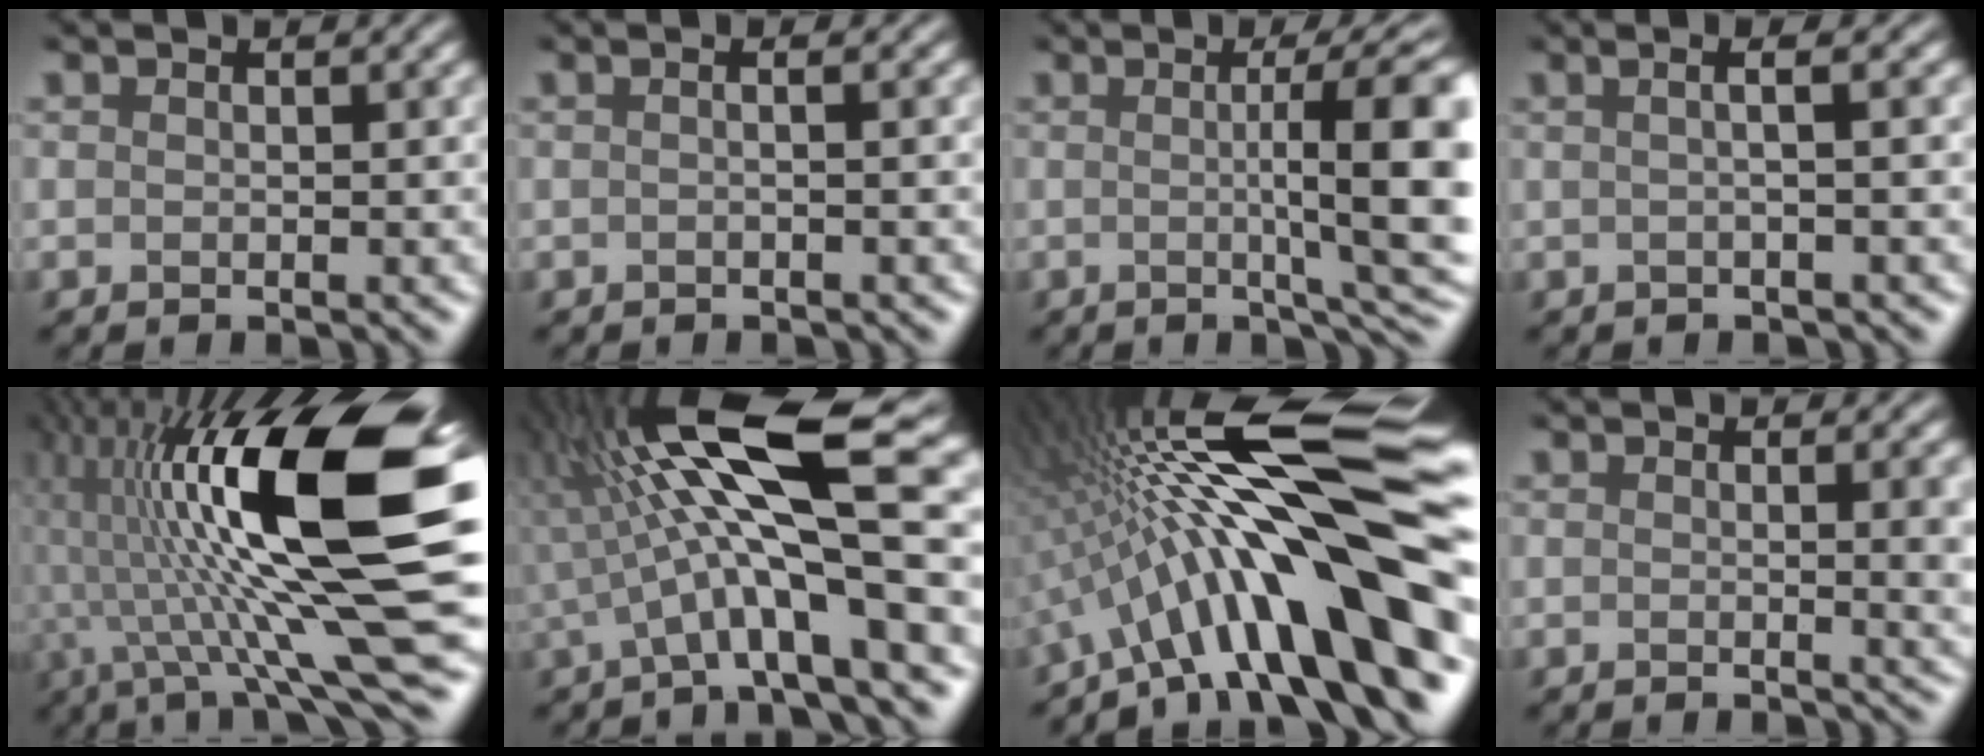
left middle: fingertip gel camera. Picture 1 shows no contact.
{"total": 1.3, "force": [0.2, 0.6, 1.1], "torque": [-0.004, 0.000, -0.016]}
{"total": 8.2, "force": [0.1, 1.2, 8.1], "torque": [-0.096, 0.008, 0.012]}
{"total": 2.1, "force": [0.3, 0.6, 2.0], "torque": [-0.010, 0.005, -0.011]}
{"total": 14.8, "force": [1.9, 3.9, 14.2], "torque": [-0.258, 0.012, 0.038]}
{"total": 11.6, "force": [1.1, 2.7, 11.3], "torque": [-0.202, 0.027, 0.025]}
{"total": 16.3, "force": [-3.7, 3.5, 15.5], "torque": [-0.219, 0.042, -0.062]}
{"total": 3.7, "force": [0.2, 1.5, 3.4], "torque": [-0.026, 0.012, -0.002]}